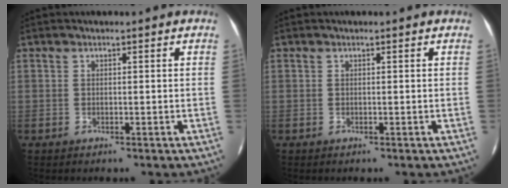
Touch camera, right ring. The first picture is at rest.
{"total": 0.0}